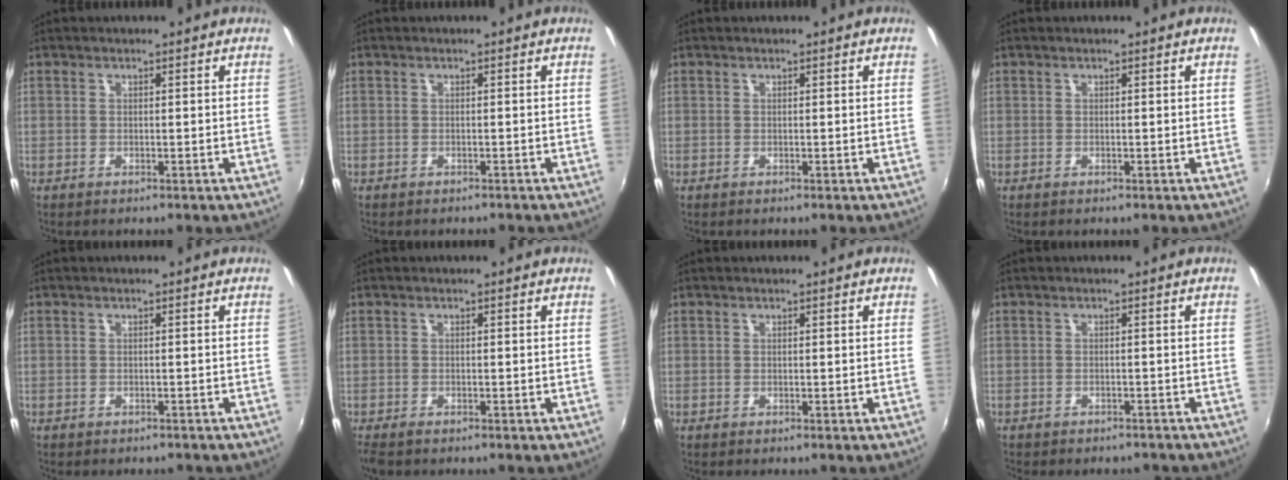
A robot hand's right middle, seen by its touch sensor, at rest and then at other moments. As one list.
[{"total": 1.1, "force": [-1.0, 0.4, 0.2], "torque": [-0.008, -0.004, -0.012]}, {"total": 0.0}, {"total": 0.0}, {"total": 1.5, "force": [-1.3, 0.6, 0.4], "torque": [-0.012, -0.006, -0.017]}, {"total": 2.7, "force": [-2.2, 0.9, 1.4], "torque": [-0.030, -0.016, -0.037]}, {"total": 0.0}, {"total": 4.7, "force": [-4.2, 1.6, 1.4], "torque": [-0.036, -0.013, -0.056]}]